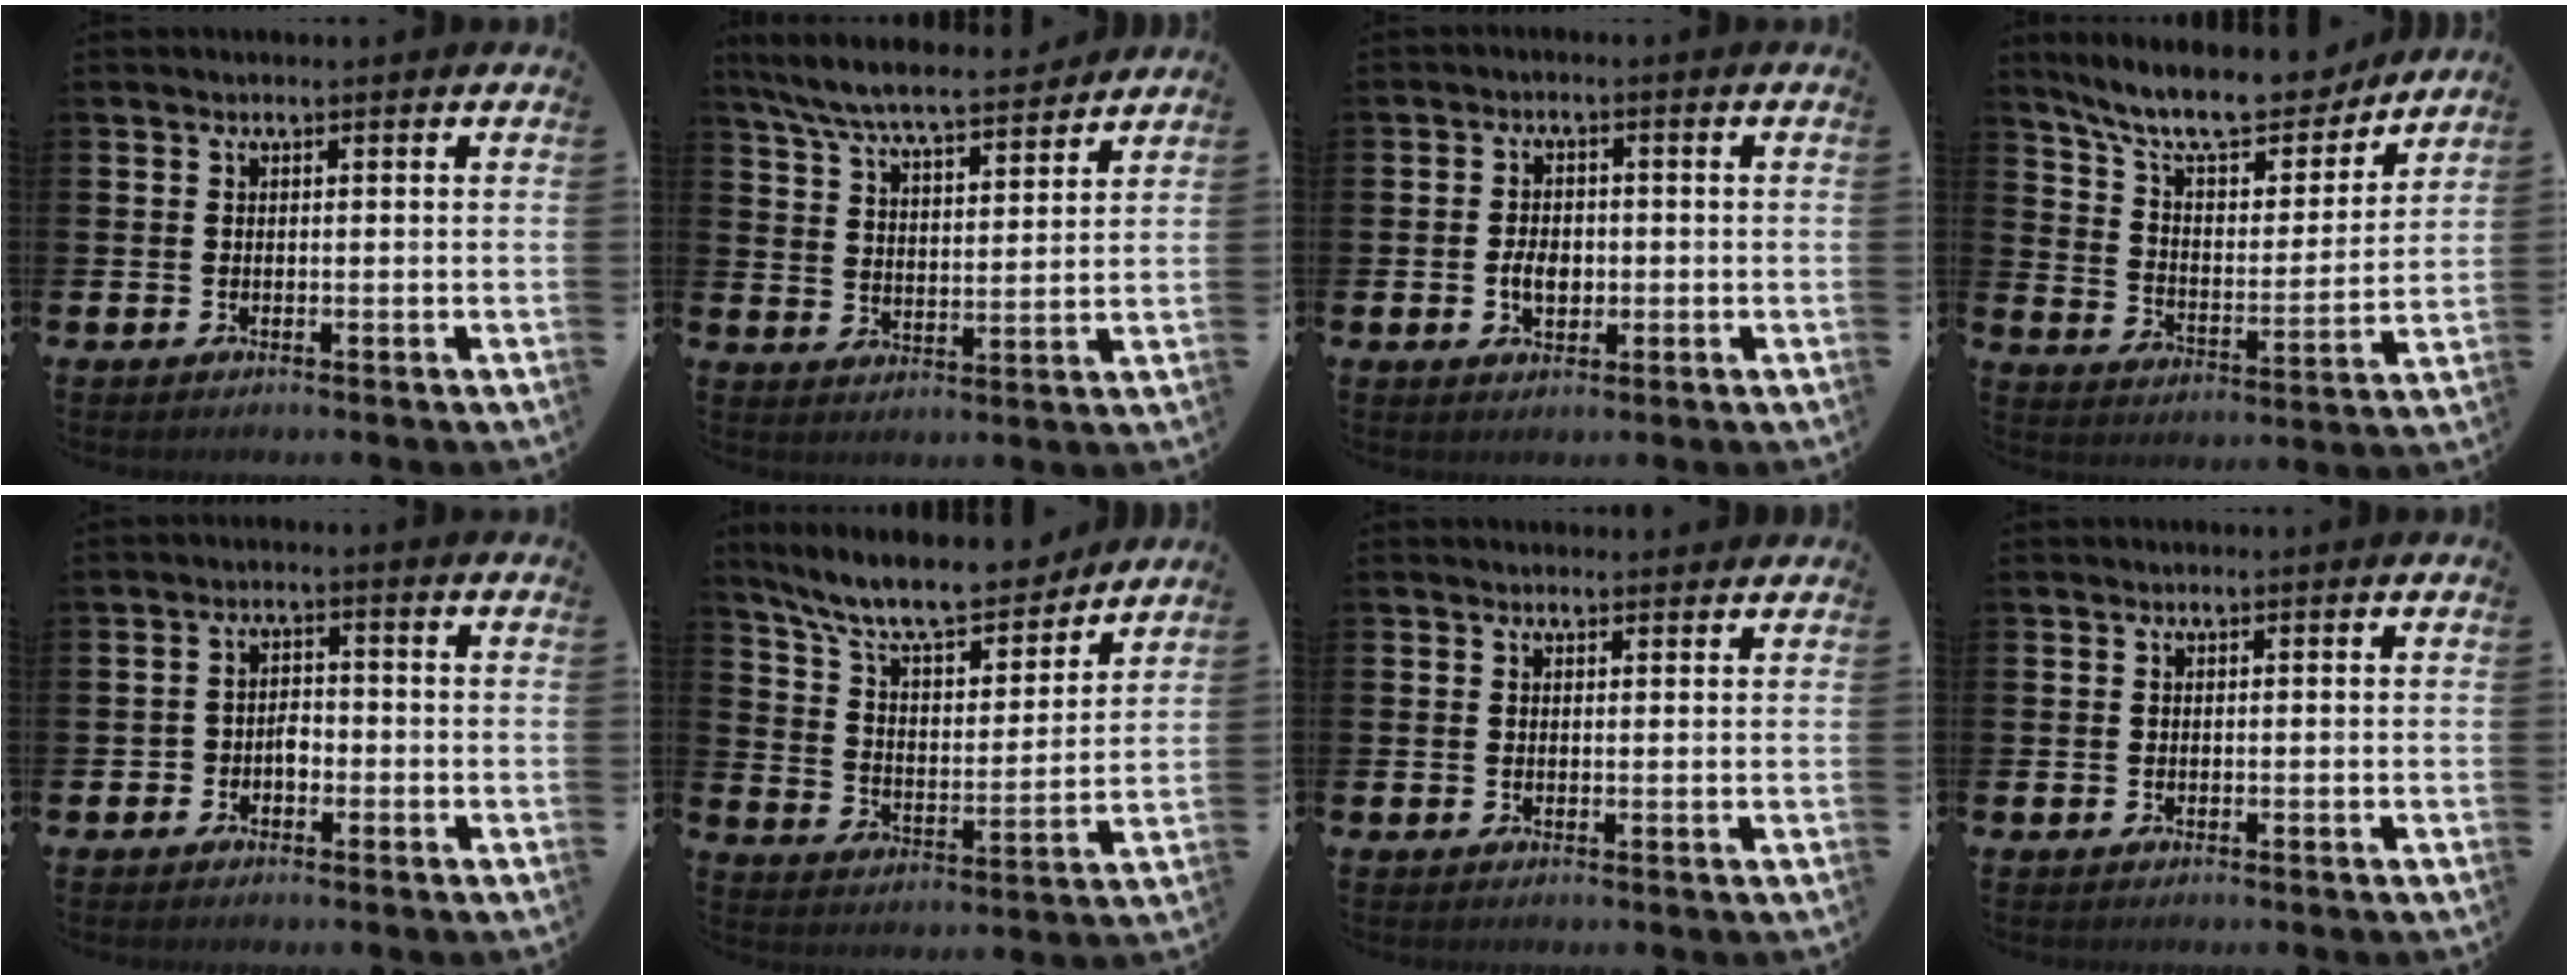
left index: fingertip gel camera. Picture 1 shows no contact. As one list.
[{"total": 7.5, "force": [7.1, 0.7, 2.5], "torque": [-0.076, -0.044, 0.123]}, {"total": 3.6, "force": [-0.6, 2.4, 2.5], "torque": [-0.039, 0.002, -0.015]}, {"total": 11.7, "force": [10.4, 2.9, 4.7], "torque": [-0.120, -0.066, 0.179]}, {"total": 2.3, "force": [-1.3, 1.7, 1.0], "torque": [-0.011, 0.003, -0.032]}, {"total": 11.1, "force": [9.9, 2.6, 4.3], "torque": [-0.111, -0.067, 0.170]}, {"total": 1.0, "force": [0.9, 0.3, 0.1], "torque": [0.010, -0.001, 0.015]}, {"total": 0.0}]